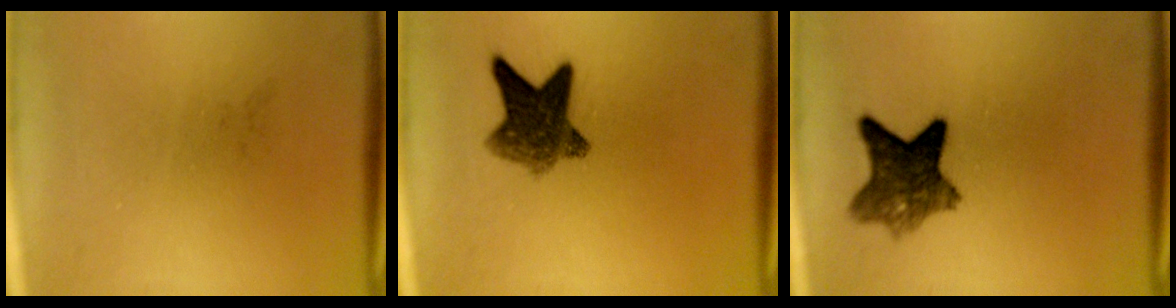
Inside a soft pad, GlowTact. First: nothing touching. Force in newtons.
{"total": 7.9}
{"total": 7.5}